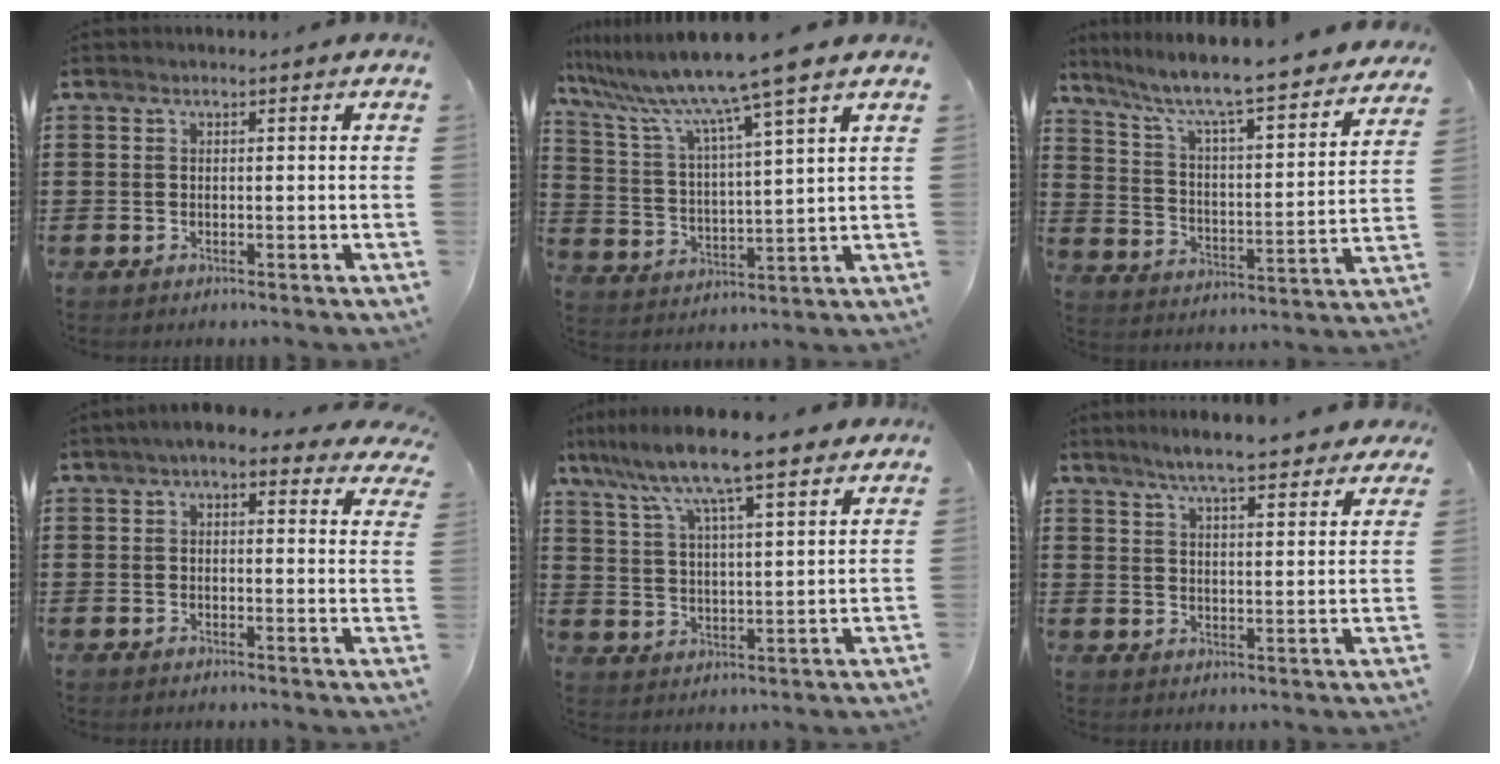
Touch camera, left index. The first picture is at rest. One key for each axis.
{"total": 10.1, "fx": 8.3, "fy": -1.2, "fz": 5.7, "tx": -0.144, "ty": -0.054, "tz": 0.130}
{"total": 6.3, "fx": 5.4, "fy": 0.0, "fz": 3.3, "tx": -0.090, "ty": -0.052, "tz": 0.080}
{"total": 4.7, "fx": 3.6, "fy": 1.3, "fz": 2.7, "tx": -0.063, "ty": -0.002, "tz": 0.064}
{"total": 9.5, "fx": 7.8, "fy": 0.8, "fz": 5.3, "tx": -0.129, "ty": -0.028, "tz": 0.133}
{"total": 6.5, "fx": 5.8, "fy": 0.4, "fz": 2.9, "tx": -0.074, "ty": -0.016, "tz": 0.104}